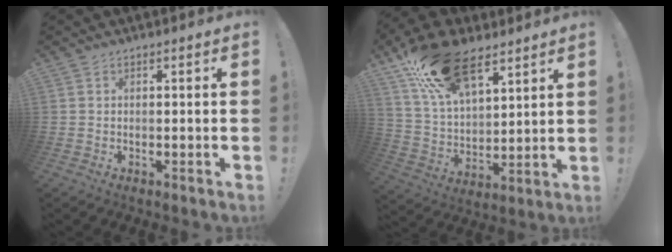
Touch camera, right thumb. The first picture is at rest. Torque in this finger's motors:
{"motor_torque": [0.10, 2.88, 1.69, 1.08, 0.18]}